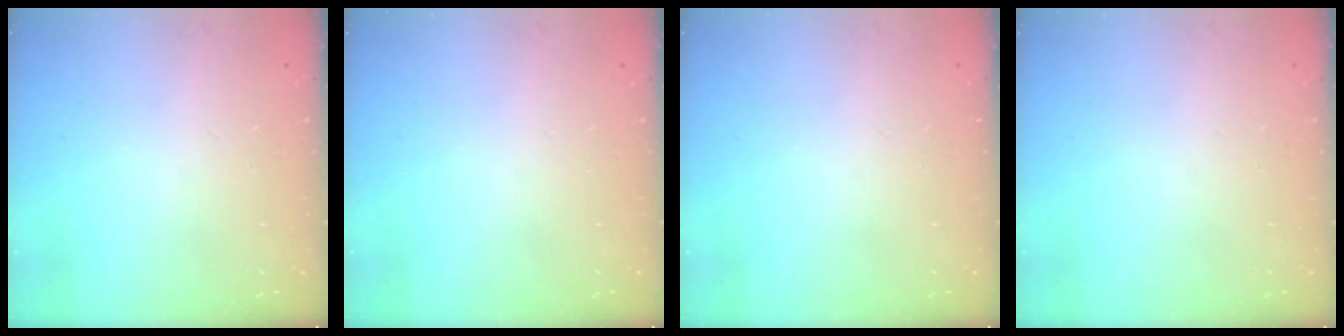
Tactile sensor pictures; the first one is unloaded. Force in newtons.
{"total": 0.0}
{"total": 0.0}
{"total": 0.0}